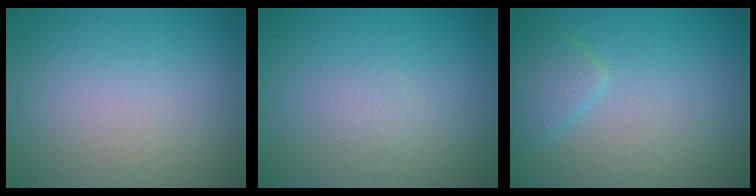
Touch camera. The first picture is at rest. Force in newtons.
{"total": 0.9, "press": 0.9, "slide": 0.0}
{"total": 2.4, "press": 2.4, "slide": 0.1}